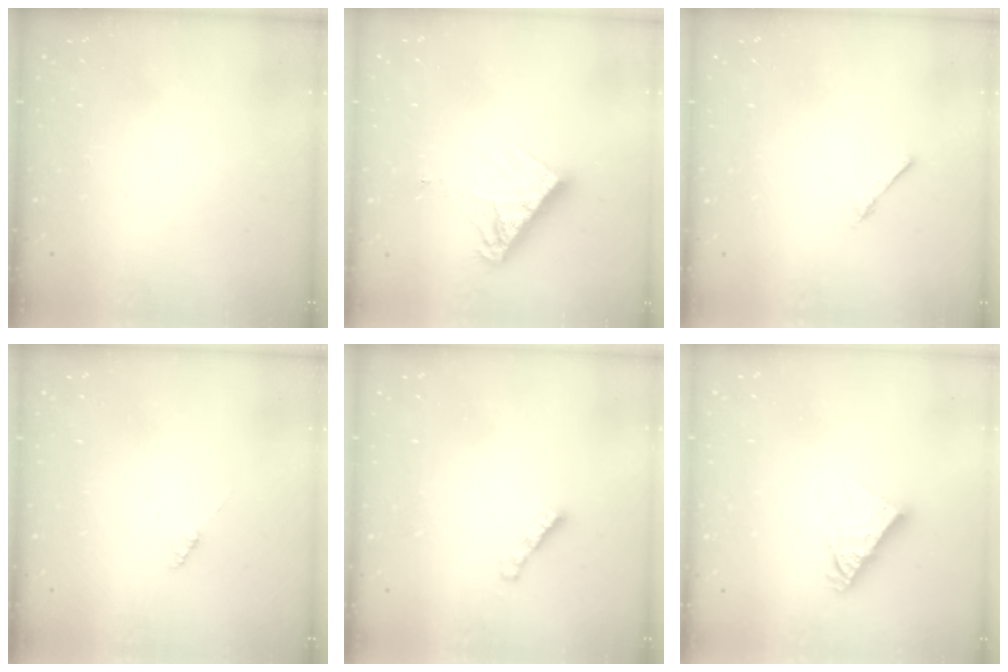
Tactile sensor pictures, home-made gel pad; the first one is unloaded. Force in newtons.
{"total": 10.5, "press": 10.4, "slide": 0.9}
{"total": 2.4, "press": 2.4, "slide": 0.3}
{"total": 1.4, "press": 1.4, "slide": 0.2}
{"total": 2.7, "press": 2.7, "slide": 0.3}
{"total": 8.4, "press": 8.4, "slide": 0.7}